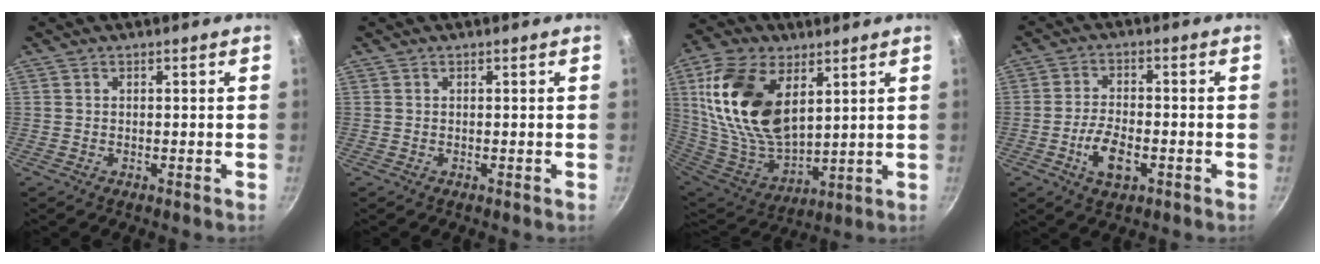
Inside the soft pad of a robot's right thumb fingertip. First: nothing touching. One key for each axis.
{"total": 0.0}
{"total": 22.1, "fx": 7.4, "fy": 12.8, "fz": 16.4, "tx": -0.303, "ty": -0.037, "tz": 0.154}
{"total": 7.2, "fx": -2.6, "fy": 3.6, "fz": 5.7, "tx": -0.103, "ty": 0.016, "tz": -0.049}